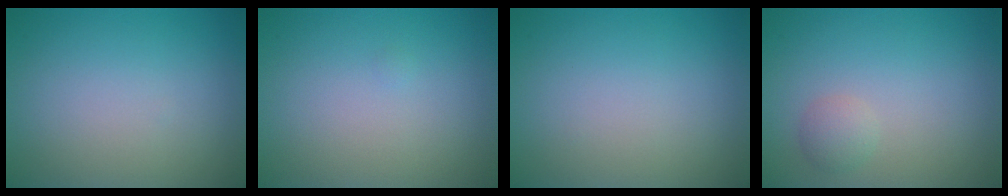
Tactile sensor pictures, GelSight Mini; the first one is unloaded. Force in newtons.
{"total": 0.0}
{"total": 0.0}
{"total": 1.3, "press": 1.3, "slide": 0.1}